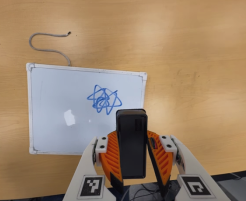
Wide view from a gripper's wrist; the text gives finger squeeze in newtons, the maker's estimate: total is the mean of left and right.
{"total": 6.6, "left": 6.4, "right": 6.8}